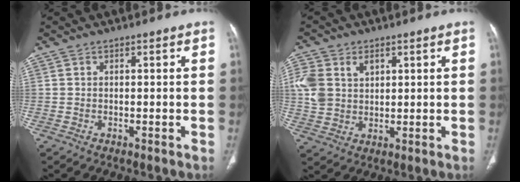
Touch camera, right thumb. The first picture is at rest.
{"total": 11.0, "force": [3.3, 8.3, 6.5], "torque": [-0.140, 0.001, 0.069]}